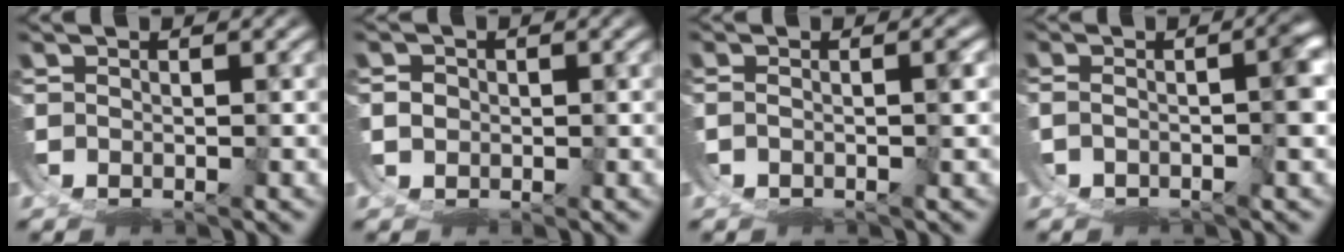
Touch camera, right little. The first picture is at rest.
{"total": 0.8, "force": [0.6, 0.5, 0.0], "torque": [-0.005, -0.002, 0.014]}
{"total": 1.6, "force": [-0.4, 0.2, 1.5], "torque": [-0.019, 0.000, -0.005]}
{"total": 4.2, "force": [-1.0, 1.5, 3.8], "torque": [-0.047, -0.005, -0.011]}